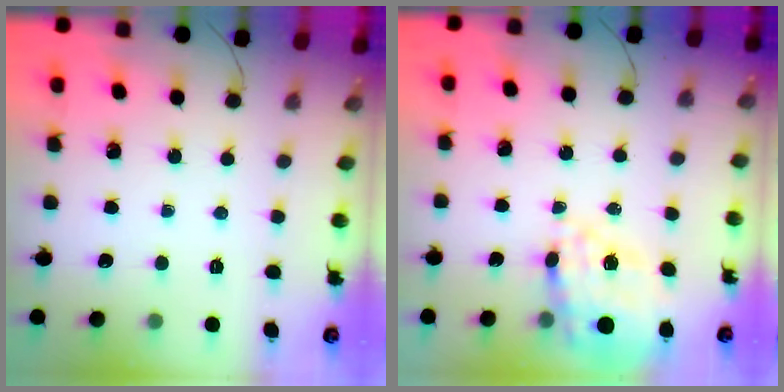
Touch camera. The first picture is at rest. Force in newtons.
{"total": 17.7, "press": 17.3, "slide": 3.8}